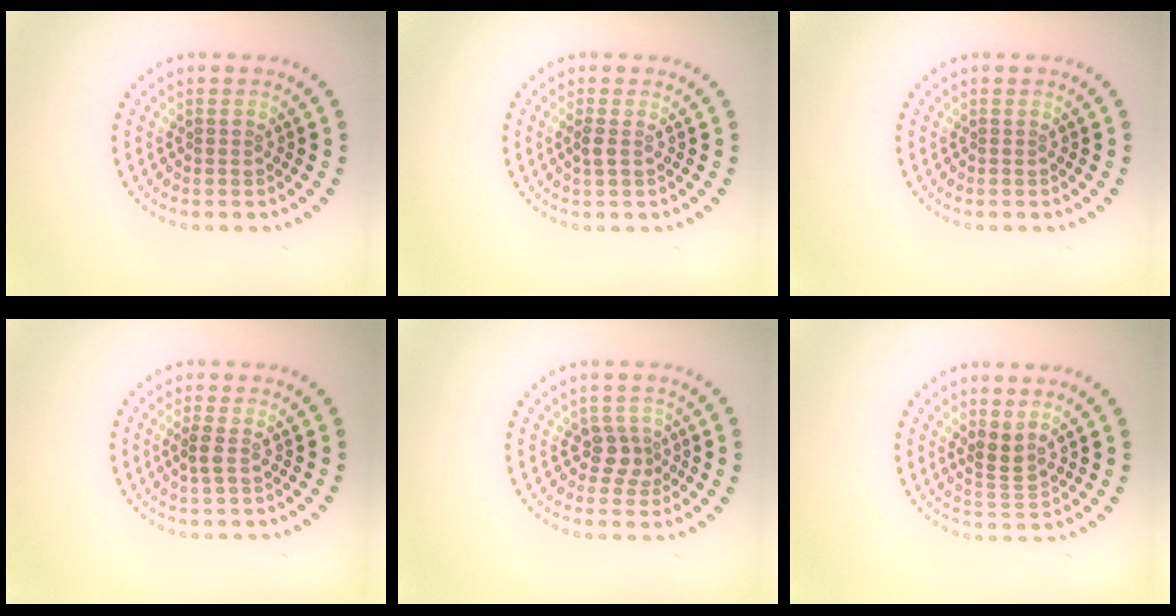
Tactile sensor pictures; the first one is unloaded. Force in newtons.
{"total": 0.9, "press": 0.8, "slide": 0.3}
{"total": 0.0}
{"total": 1.1, "press": 0.9, "slide": 0.7}
{"total": 2.1, "press": 1.7, "slide": 1.3}
{"total": 2.3, "press": 1.6, "slide": 1.5}